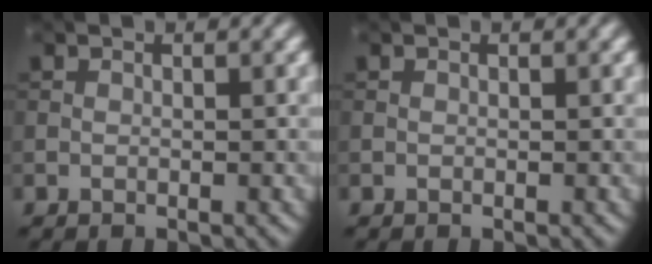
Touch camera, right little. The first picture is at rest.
{"total": 0.0}